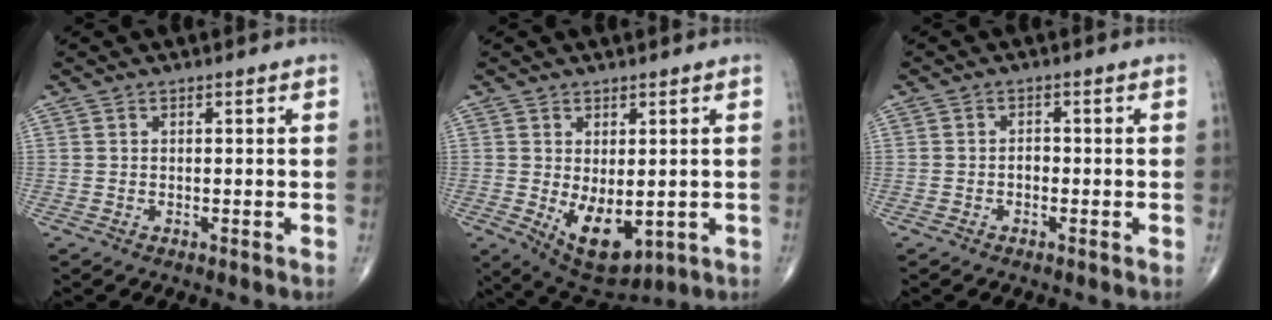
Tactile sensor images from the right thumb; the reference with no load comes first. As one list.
[{"total": 9.3, "force": [-1.2, 4.9, 7.8], "torque": [-0.108, -0.013, 0.003]}, {"total": 1.3, "force": [-0.5, 0.9, 0.8], "torque": [-0.007, 0.004, -0.012]}]